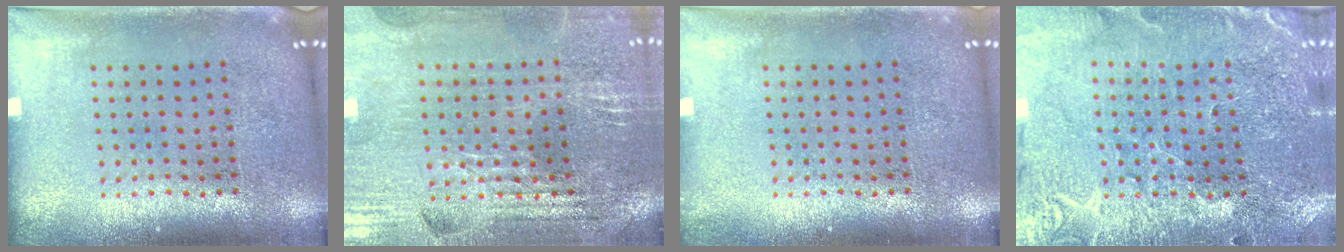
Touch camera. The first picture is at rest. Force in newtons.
{"total": 2.8, "press": 2.8, "slide": 0.5}
{"total": 0.7, "press": 0.7, "slide": 0.1}
{"total": 1.3, "press": 1.2, "slide": 0.2}